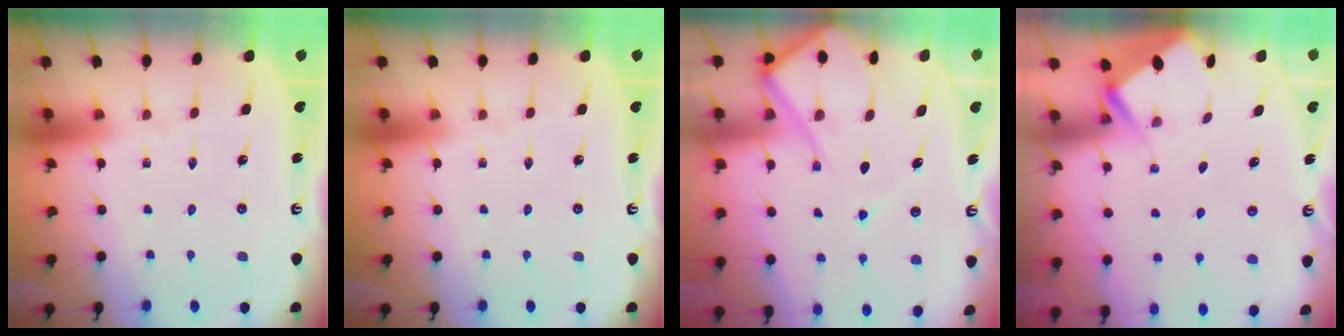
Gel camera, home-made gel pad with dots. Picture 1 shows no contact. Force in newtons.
{"total": 0.0}
{"total": 13.0, "press": 13.0, "slide": 1.1}
{"total": 2.9, "press": 2.9, "slide": 0.4}